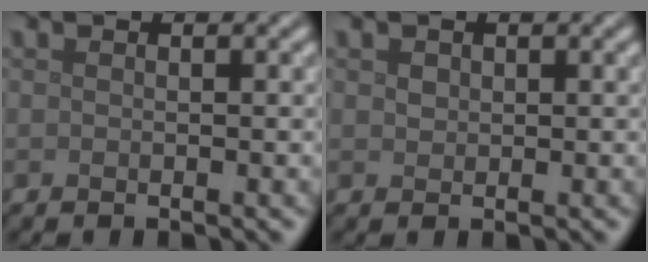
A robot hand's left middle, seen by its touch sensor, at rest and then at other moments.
{"total": 0.7, "force": [0.4, 0.6, 0.2], "torque": [-0.005, -0.001, 0.008]}